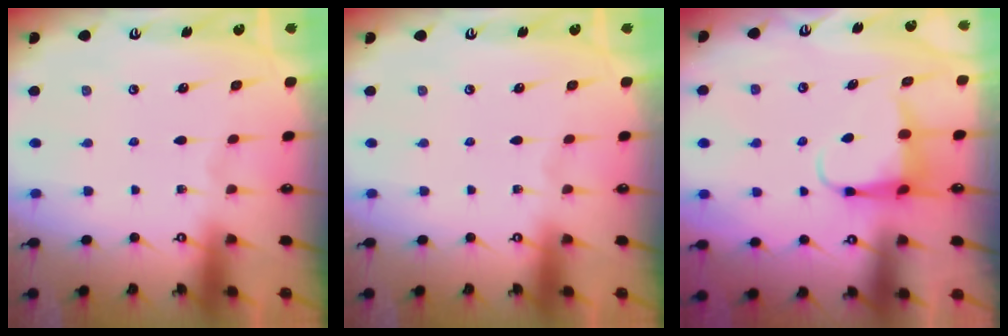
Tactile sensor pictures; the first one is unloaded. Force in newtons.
{"total": 0.0}
{"total": 5.5, "press": 5.5, "slide": 0.7}